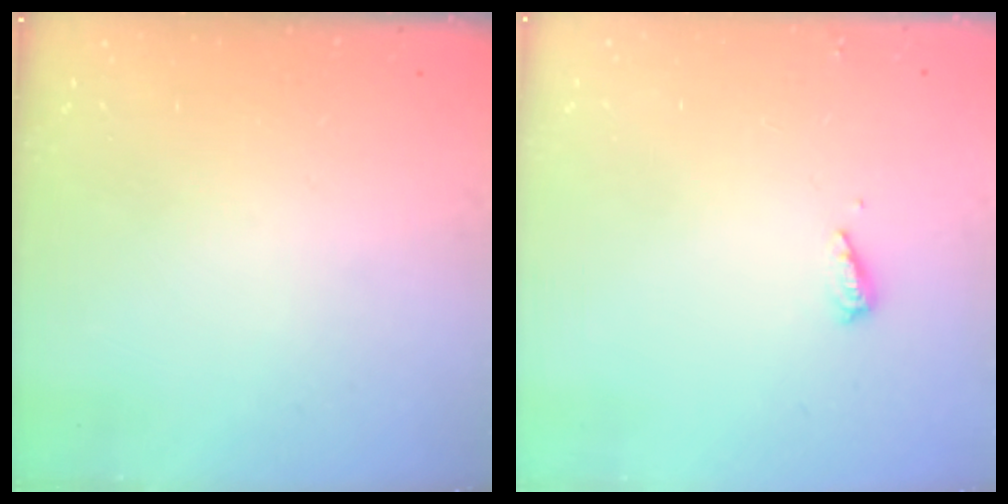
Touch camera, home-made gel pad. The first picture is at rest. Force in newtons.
{"total": 4.4, "press": 4.4, "slide": 0.4}